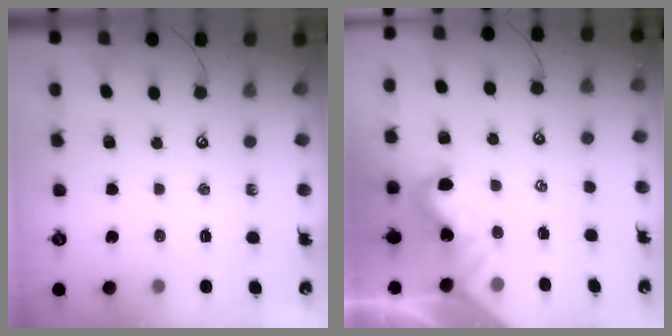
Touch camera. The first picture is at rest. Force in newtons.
{"total": 1.9, "press": 1.8, "slide": 0.3}